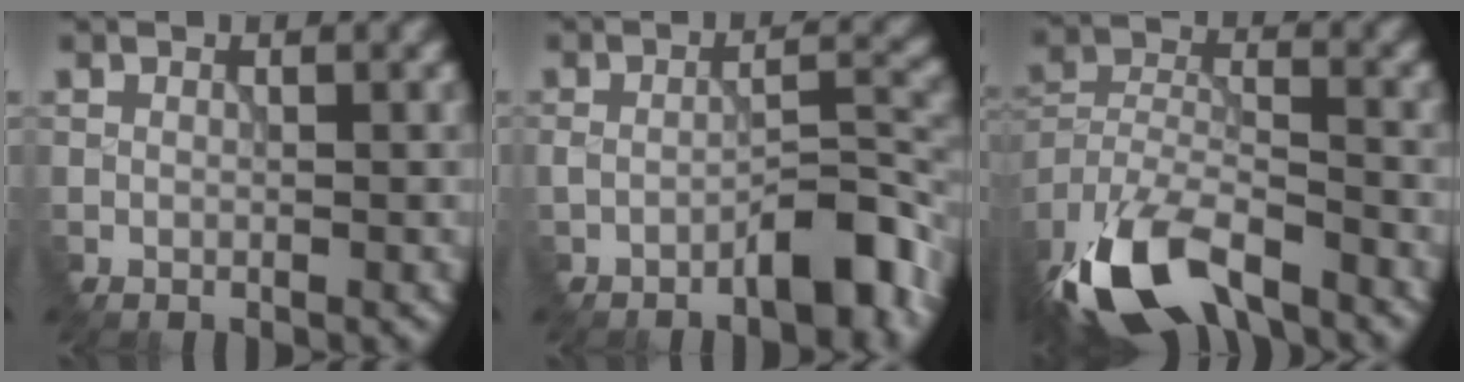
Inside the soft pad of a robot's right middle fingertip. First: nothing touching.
{"total": 5.6, "force": [-3.3, 1.6, 4.3], "torque": [-0.055, 0.006, -0.058]}
{"total": 11.3, "force": [-8.7, 4.1, 5.9], "torque": [-0.116, -0.014, -0.166]}